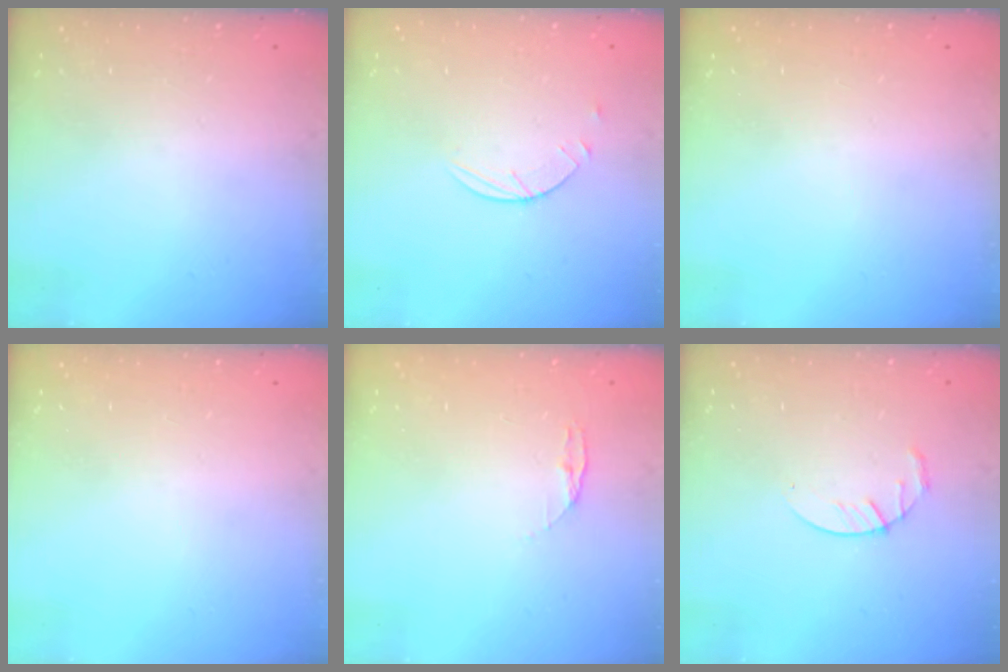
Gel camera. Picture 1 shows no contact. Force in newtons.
{"total": 2.9, "press": 2.8, "slide": 0.3}
{"total": 0.0}
{"total": 0.0}
{"total": 3.8, "press": 3.7, "slide": 0.4}
{"total": 4.0, "press": 4.0, "slide": 0.6}